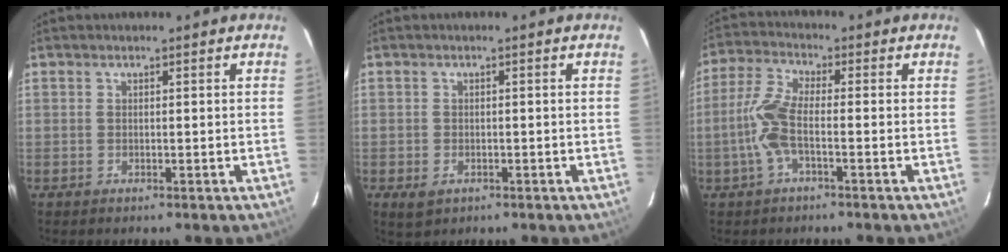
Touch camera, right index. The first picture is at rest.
{"total": 2.8, "force": [-1.3, 2.1, 1.5], "torque": [-0.028, -0.005, -0.018]}
{"total": 7.4, "force": [-2.1, 1.7, 6.9], "torque": [-0.163, 0.006, -0.045]}